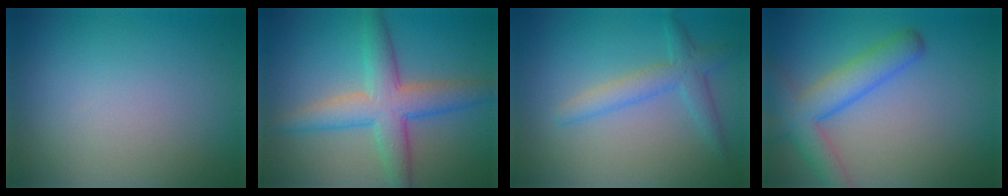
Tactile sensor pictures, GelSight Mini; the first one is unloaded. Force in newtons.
{"total": 5.9, "press": 5.9, "slide": 0.3}
{"total": 2.7, "press": 2.7, "slide": 0.1}
{"total": 5.3, "press": 5.3, "slide": 0.2}